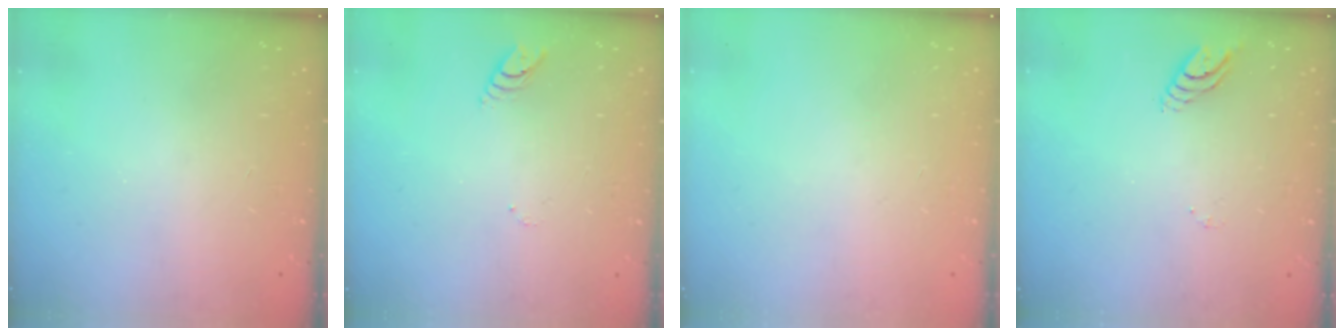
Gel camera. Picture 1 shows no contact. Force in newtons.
{"total": 3.5, "press": 3.5, "slide": 0.3}
{"total": 0.0}
{"total": 4.2, "press": 4.2, "slide": 0.3}